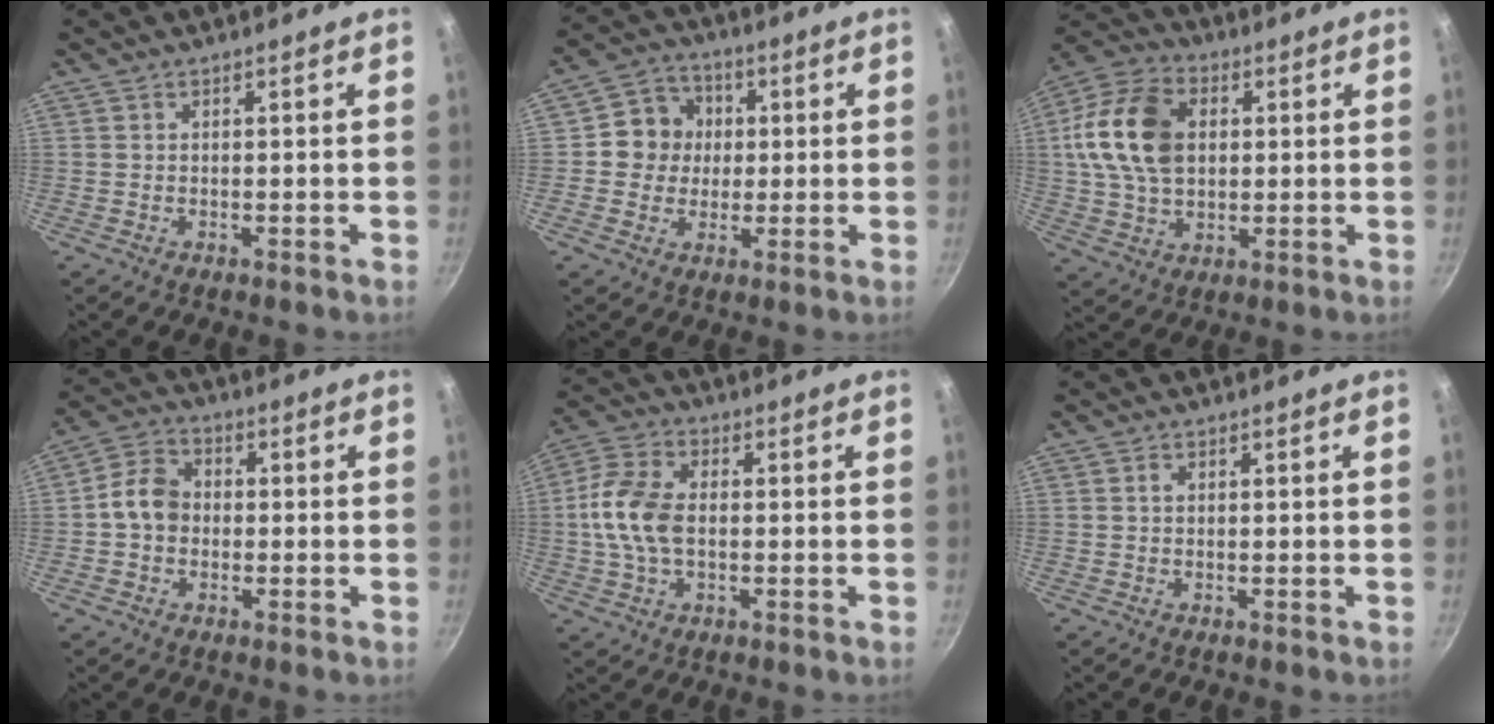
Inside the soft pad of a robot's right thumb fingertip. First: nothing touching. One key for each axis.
{"total": 8.7, "fx": 0.9, "fy": 8.1, "fz": 2.8, "tx": -0.003, "ty": 0.014, "tz": -0.001}
{"total": 17.0, "fx": 2.7, "fy": 11.8, "fz": 12.0, "tx": -0.208, "ty": 0.012, "tz": 0.041}
{"total": 7.4, "fx": -0.5, "fy": 5.9, "fz": 4.3, "tx": -0.053, "ty": 0.021, "tz": -0.024}
{"total": 11.0, "fx": -0.4, "fy": 6.8, "fz": 8.6, "tx": -0.169, "ty": 0.021, "tz": -0.018}
{"total": 0.8, "fx": 0.1, "fy": 0.6, "fz": 0.5, "tx": -0.009, "ty": 0.004, "tz": 0.002}